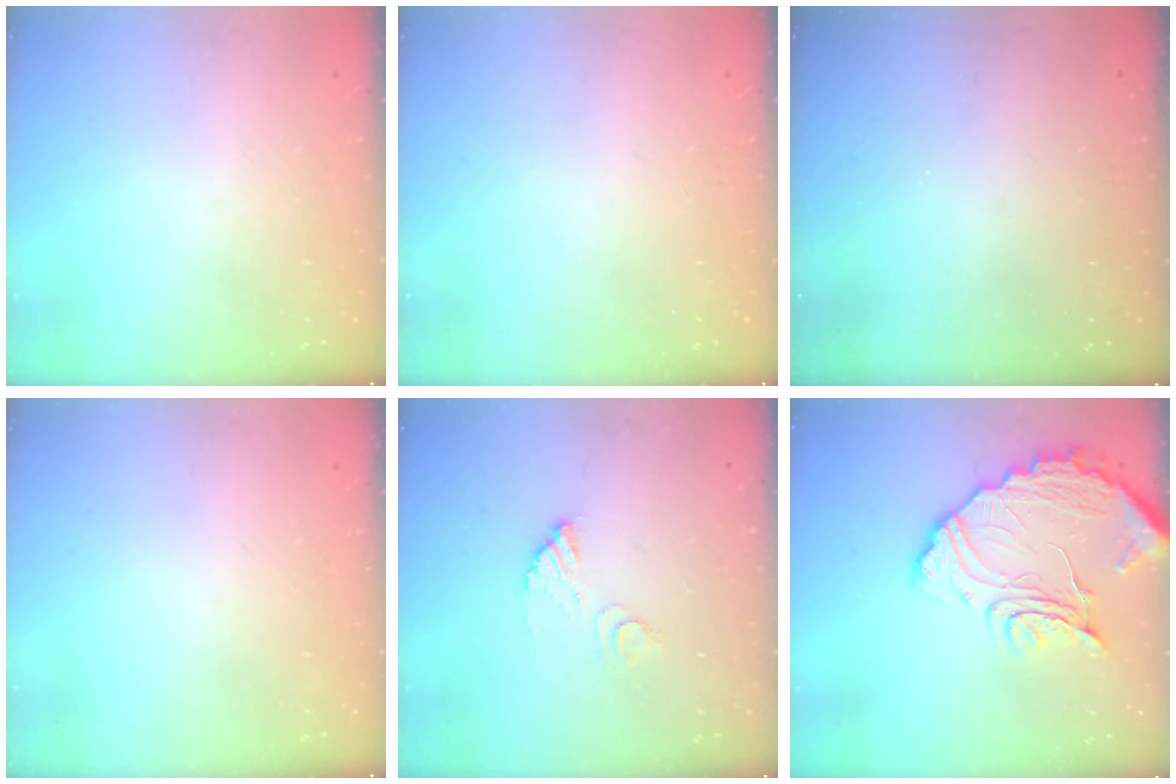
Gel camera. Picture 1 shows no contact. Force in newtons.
{"total": 0.0}
{"total": 3.3, "press": 3.3, "slide": 0.1}
{"total": 0.0}
{"total": 5.4, "press": 5.4, "slide": 0.1}
{"total": 15.9, "press": 15.8, "slide": 1.2}